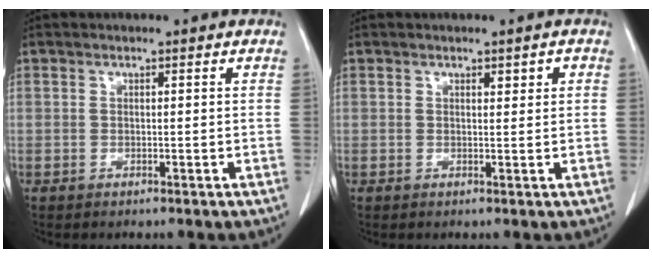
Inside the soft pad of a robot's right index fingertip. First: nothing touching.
{"total": 1.3, "force": [0.6, 0.4, 1.1], "torque": [-0.014, 0.002, 0.008]}